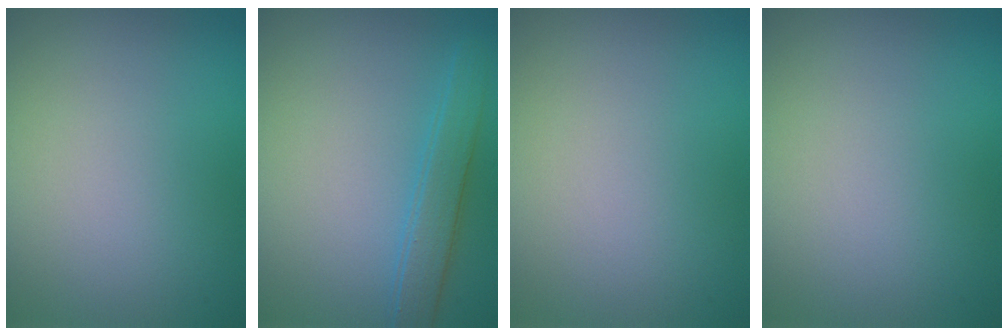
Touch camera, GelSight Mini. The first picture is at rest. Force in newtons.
{"total": 2.5, "press": 2.5, "slide": 0.1}
{"total": 0.0}
{"total": 0.0}